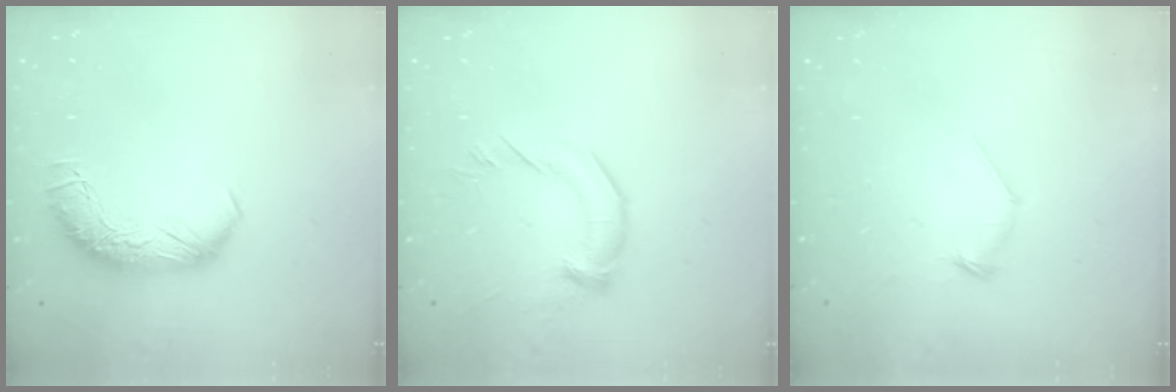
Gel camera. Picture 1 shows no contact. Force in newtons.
{"total": 1.9, "press": 1.6, "slide": 1.1}
{"total": 7.8, "press": 7.8, "slide": 0.5}